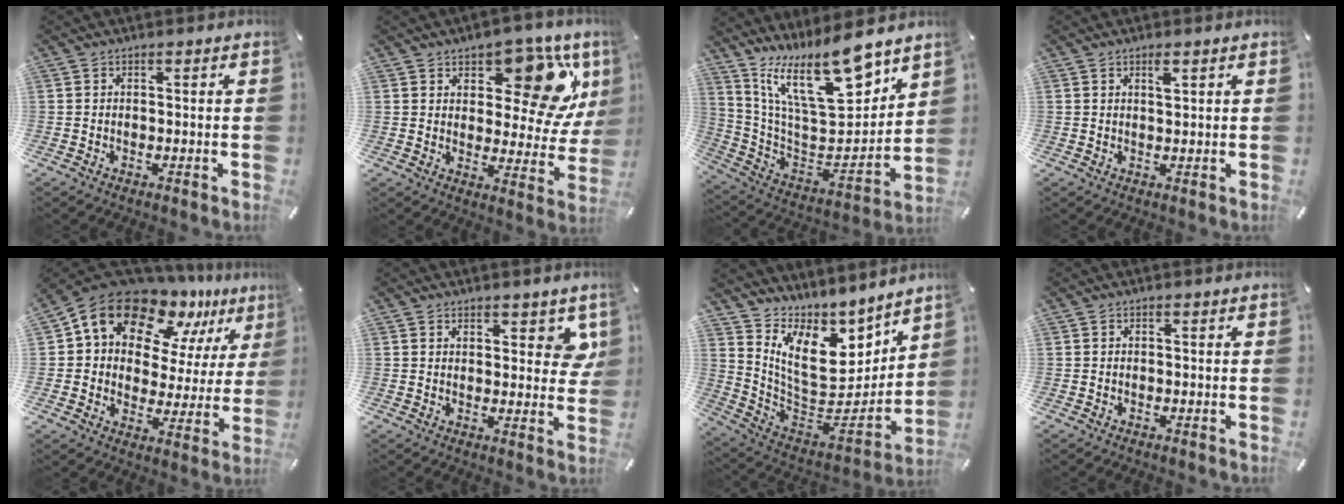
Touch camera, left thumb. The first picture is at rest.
{"total": 16.1, "force": [8.9, 8.3, 10.6], "torque": [-0.128, -0.060, 0.147]}
{"total": 21.7, "force": [14.1, 8.5, 14.2], "torque": [-0.250, -0.108, 0.244]}
{"total": 1.9, "force": [1.1, 0.5, 1.5], "torque": [-0.033, 0.002, 0.019]}
{"total": 15.5, "force": [11.1, 9.4, 5.4], "torque": [-0.103, -0.091, 0.193]}
{"total": 6.2, "force": [3.7, 3.3, 3.8], "torque": [-0.033, -0.022, 0.061]}
{"total": 13.1, "force": [7.2, 8.3, 7.1], "torque": [-0.127, -0.084, 0.137]}
{"total": 0.0}